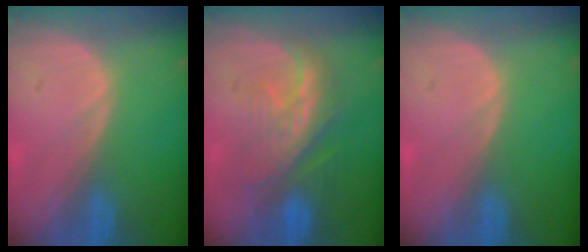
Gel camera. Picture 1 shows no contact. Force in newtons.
{"total": 8.4, "press": 8.2, "slide": 1.8}
{"total": 0.0}